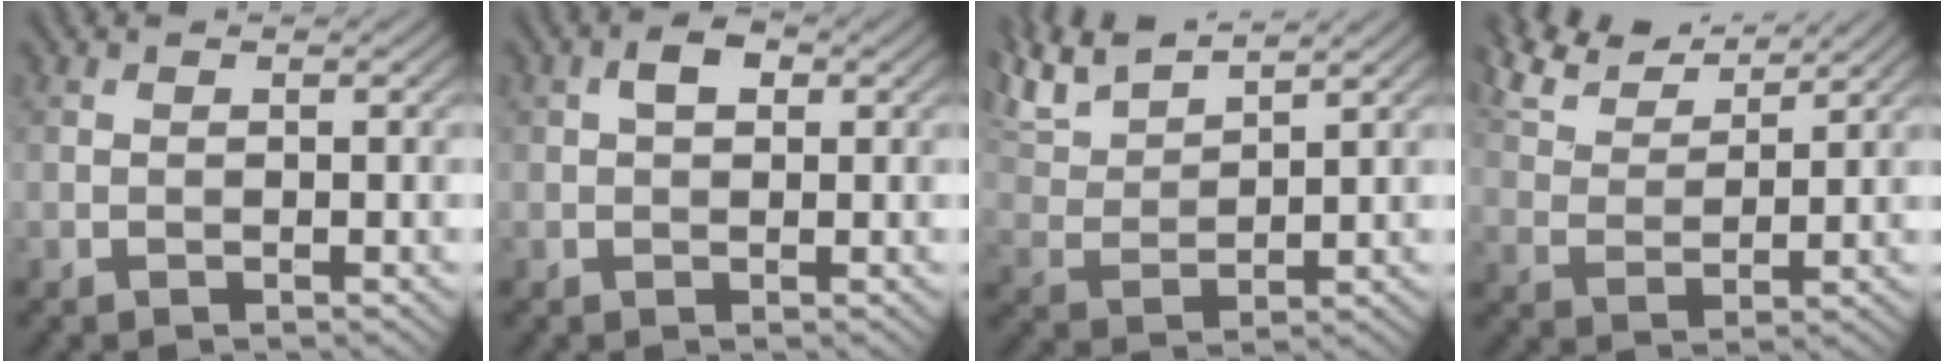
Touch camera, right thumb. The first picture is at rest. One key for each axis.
{"total": 2.4, "fx": 0.7, "fy": 1.5, "fz": 1.7, "tx": -0.029, "ty": 0.006, "tz": 0.007}
{"total": 8.3, "fx": 7.0, "fy": 2.0, "fz": 4.1, "tx": -0.110, "ty": 0.019, "tz": 0.143}
{"total": 8.0, "fx": 6.8, "fy": 1.9, "fz": 3.6, "tx": -0.098, "ty": 0.014, "tz": 0.128}